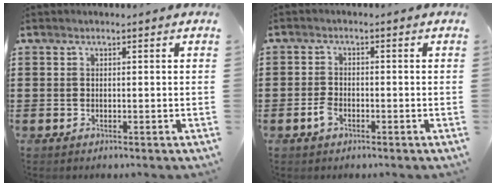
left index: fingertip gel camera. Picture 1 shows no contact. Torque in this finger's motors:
{"motor_torque": [0.26, 0.21, 0.20, 0.02]}